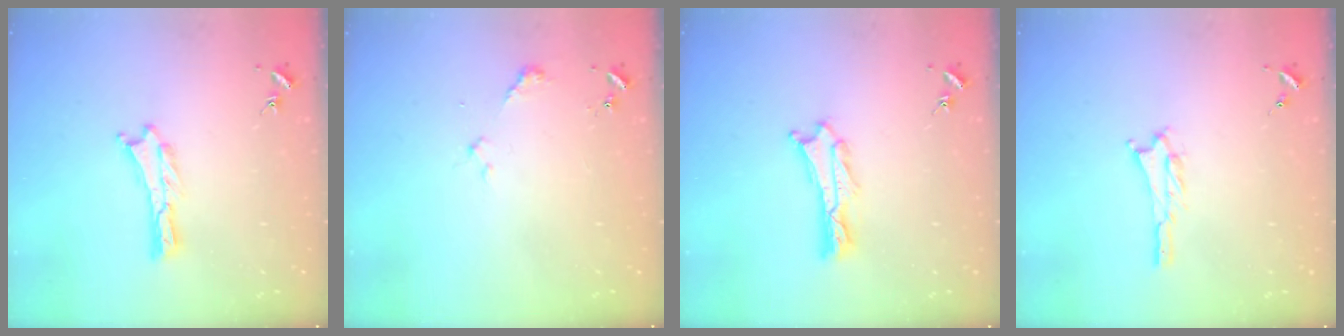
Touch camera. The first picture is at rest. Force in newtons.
{"total": 2.4, "press": 2.3, "slide": 0.3}
{"total": 1.2, "press": 1.2, "slide": 0.2}
{"total": 1.2, "press": 1.2, "slide": 0.2}